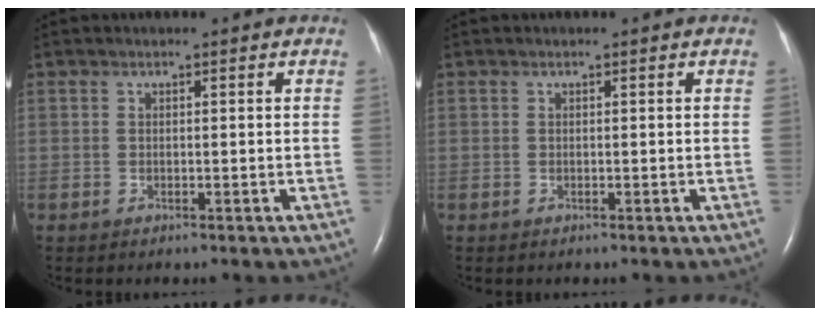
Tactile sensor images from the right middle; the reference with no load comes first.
{"total": 0.0}